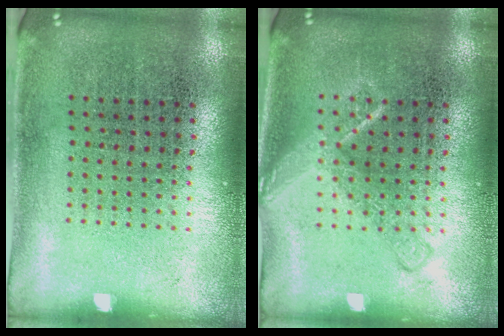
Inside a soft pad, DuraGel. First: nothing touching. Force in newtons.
{"total": 2.3, "press": 2.3, "slide": 0.5}